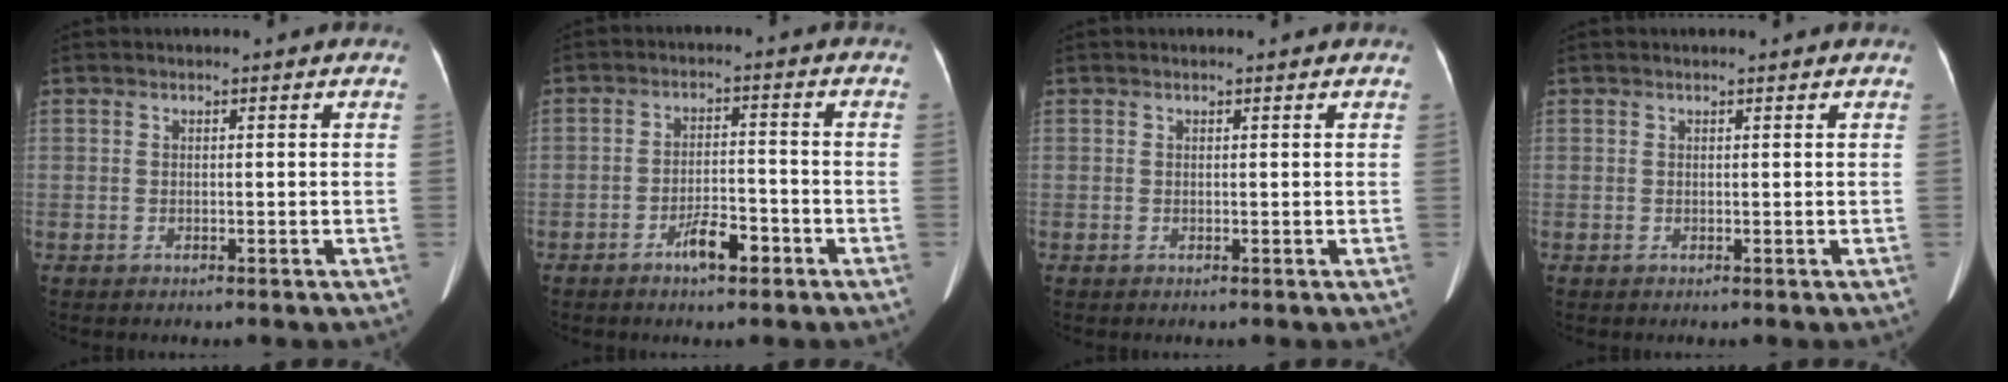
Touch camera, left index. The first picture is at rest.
{"total": 4.7, "force": [-2.9, 1.4, 3.4], "torque": [-0.064, 0.003, -0.049]}
{"total": 0.9, "force": [0.9, 0.0, 0.2], "torque": [-0.010, 0.005, 0.011]}
{"total": 1.3, "force": [1.2, 0.1, 0.5], "torque": [-0.010, 0.009, 0.015]}